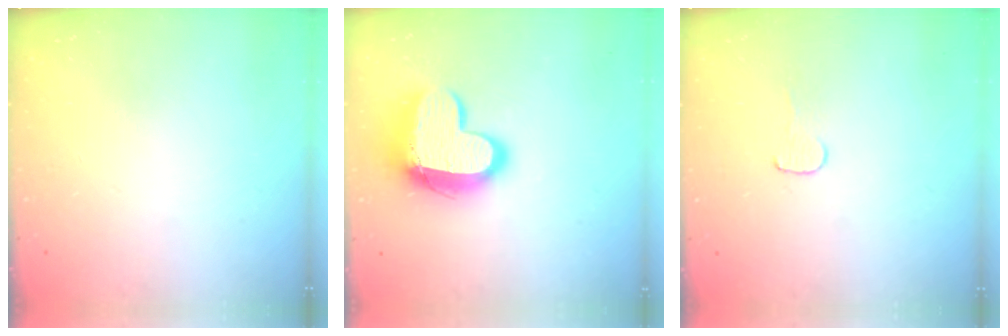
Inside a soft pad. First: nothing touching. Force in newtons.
{"total": 15.2, "press": 15.2, "slide": 1.3}
{"total": 4.1, "press": 4.1, "slide": 0.4}